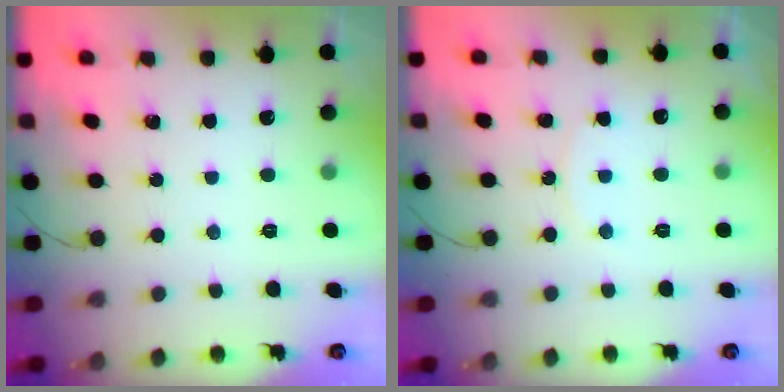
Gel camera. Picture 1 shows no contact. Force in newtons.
{"total": 4.0, "press": 3.9, "slide": 0.4}